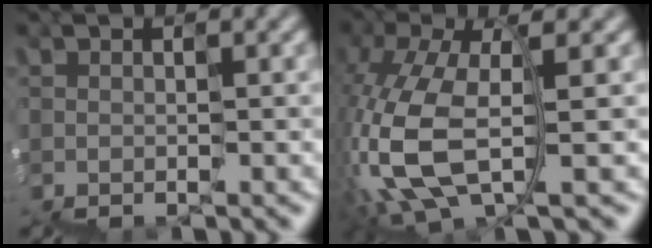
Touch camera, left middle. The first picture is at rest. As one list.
[{"total": 6.2, "force": [-1.5, 3.1, 5.1], "torque": [-0.145, 0.013, -0.034]}]